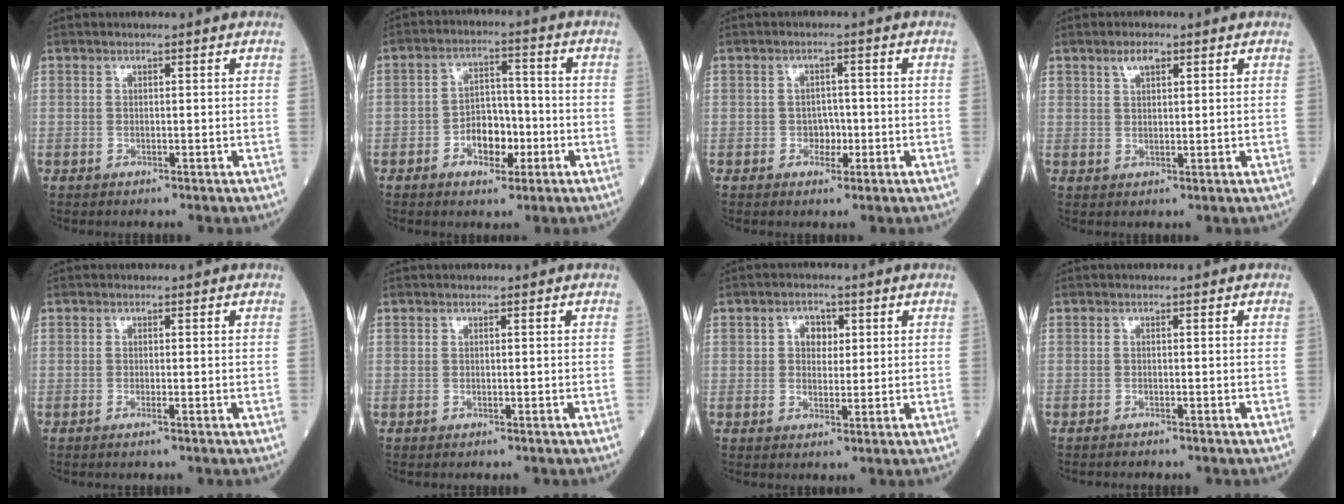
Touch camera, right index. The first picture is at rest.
{"total": 6.5, "force": [-2.4, 3.7, 4.8], "torque": [-0.079, 0.013, -0.039]}
{"total": 2.5, "force": [-0.8, 1.8, 1.6], "torque": [-0.017, 0.006, -0.011]}
{"total": 2.7, "force": [1.7, 1.1, 1.8], "torque": [-0.036, 0.005, 0.033]}
{"total": 0.8, "force": [-0.4, -0.1, 0.6], "torque": [-0.011, 0.000, -0.008]}
{"total": 0.0}
{"total": 3.3, "force": [1.0, 2.3, 2.2], "torque": [-0.032, 0.008, 0.015]}
{"total": 0.9, "force": [-0.8, 0.0, 0.1], "torque": [-0.006, -0.002, -0.011]}